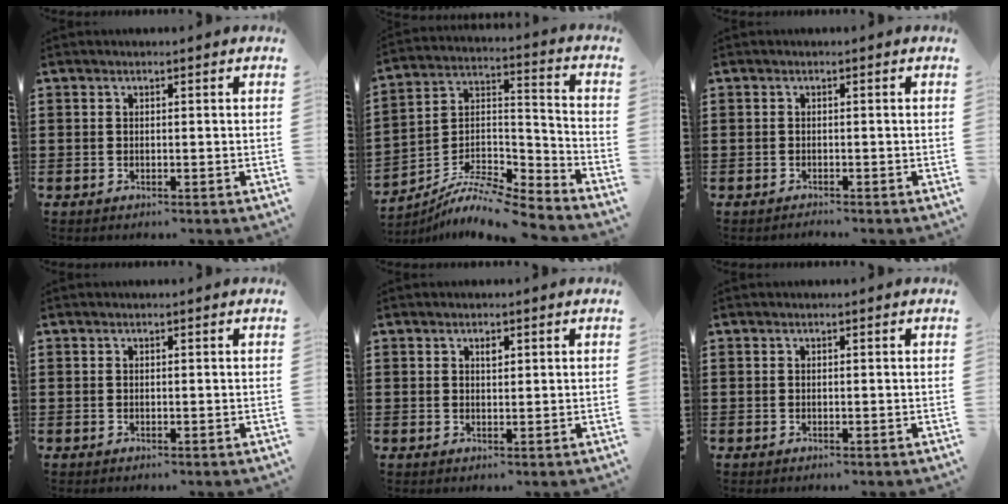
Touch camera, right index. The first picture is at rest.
{"total": 8.3, "force": [-7.4, 1.9, 3.2], "torque": [-0.070, 0.009, -0.151]}
{"total": 0.8, "force": [-0.7, 0.1, -0.1], "torque": [0.000, 0.001, -0.016]}
{"total": 0.0}
{"total": 1.1, "force": [0.5, 0.5, 0.7], "torque": [-0.016, 0.003, 0.009]}
{"total": 0.0}